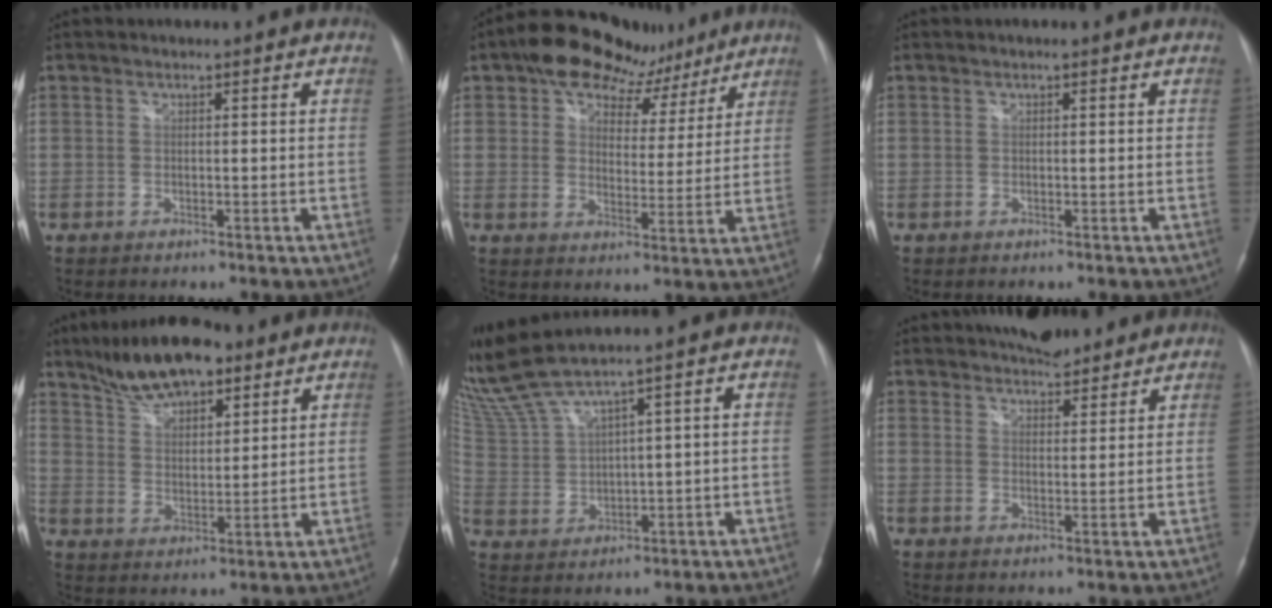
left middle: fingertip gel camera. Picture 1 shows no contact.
{"total": 12.2, "force": [8.3, 7.1, 5.5], "torque": [-0.066, 0.029, 0.121]}
{"total": 0.0}
{"total": 11.9, "force": [8.8, 4.2, 6.9], "torque": [-0.120, 0.011, 0.154]}
{"total": 8.2, "force": [7.1, -1.2, 3.9], "torque": [-0.103, 0.007, 0.157]}
{"total": 7.3, "force": [6.5, 2.3, 2.3], "torque": [-0.034, 0.010, 0.098]}